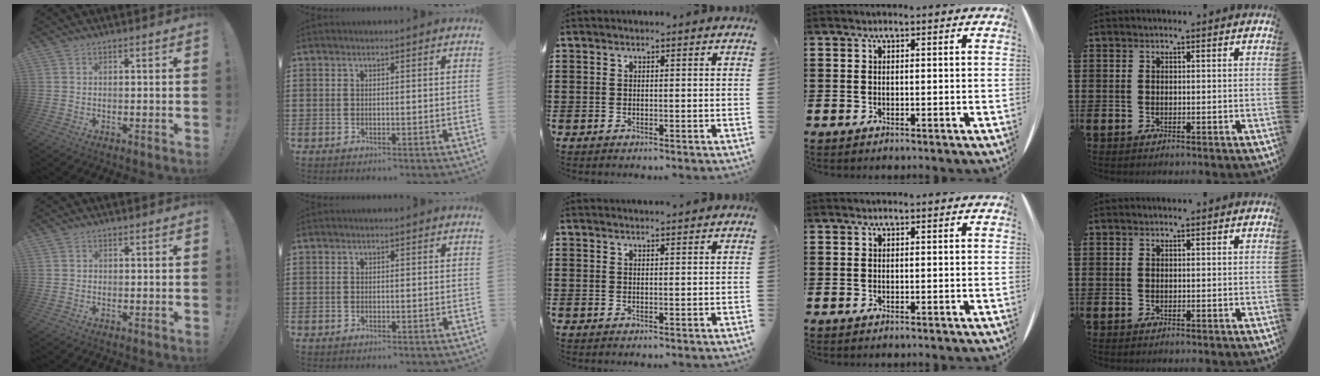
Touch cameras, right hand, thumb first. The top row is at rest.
{"thumb": {"total": 0.9, "force": [-0.5, 0.6, 0.2], "torque": [-0.006, 0.004, -0.010]}, "middle": {"total": 1.2, "force": [1.1, -0.1, 0.2], "torque": [0.002, -0.005, 0.020]}}